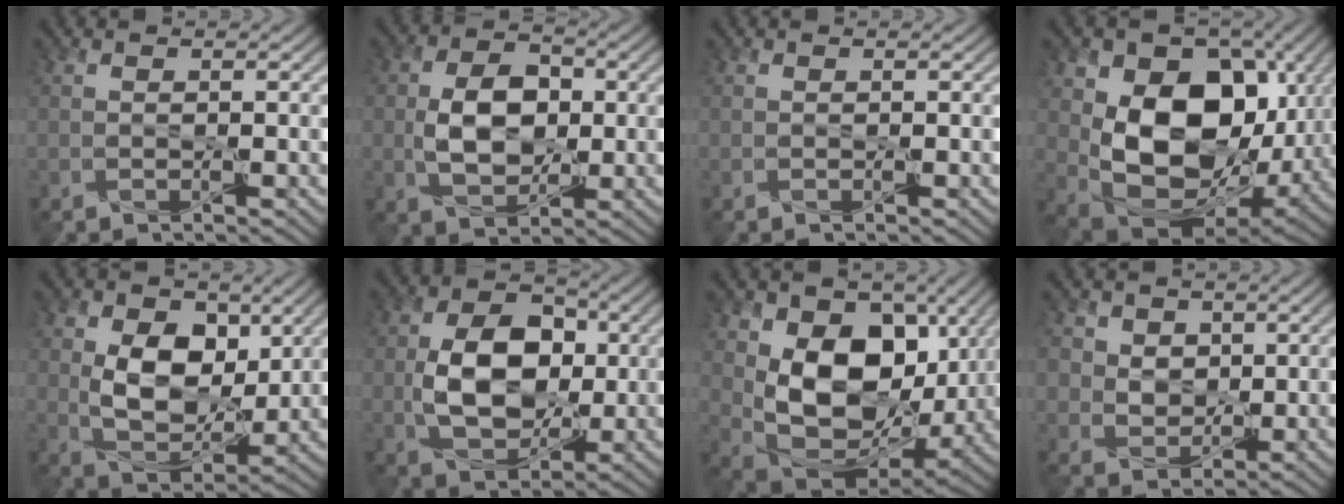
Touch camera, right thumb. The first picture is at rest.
{"total": 7.4, "force": [-0.3, 4.9, 5.5], "torque": [-0.110, 0.002, -0.006]}
{"total": 0.0}
{"total": 16.3, "force": [1.4, 11.5, 11.4], "torque": [-0.205, -0.025, 0.037]}
{"total": 10.0, "force": [2.0, 6.5, 7.3], "torque": [-0.152, -0.008, 0.033]}
{"total": 10.3, "force": [-0.2, 7.0, 7.5], "torque": [-0.150, 0.007, -0.004]}
{"total": 15.1, "force": [2.3, 10.4, 10.7], "torque": [-0.200, -0.022, 0.056]}
{"total": 4.9, "force": [1.9, 4.1, 2.0], "torque": [-0.084, -0.007, 0.041]}